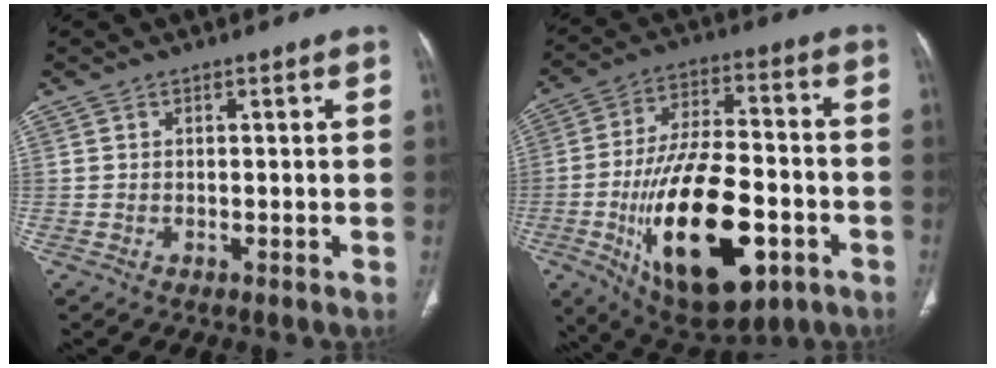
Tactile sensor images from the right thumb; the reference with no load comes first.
{"total": 24.3, "force": [-7.9, 11.6, 19.8], "torque": [-0.335, 0.021, -0.108]}